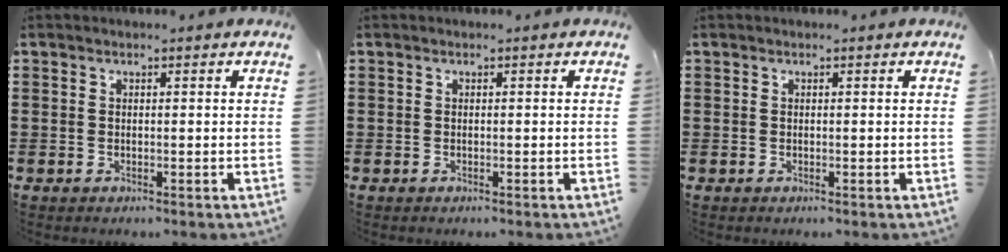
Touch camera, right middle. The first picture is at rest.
{"total": 0.0}
{"total": 0.0}